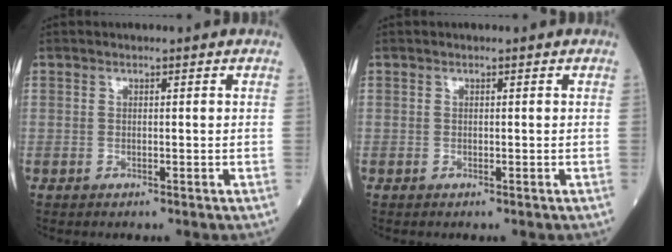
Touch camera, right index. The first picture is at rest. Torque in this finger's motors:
{"motor_torque": [0.01, 0.01, 0.00, -0.01]}